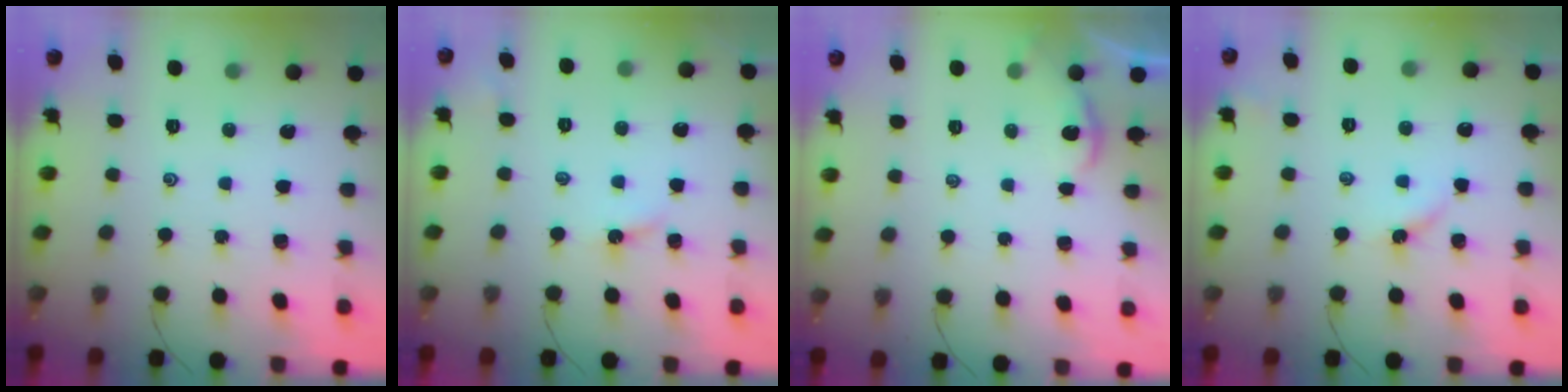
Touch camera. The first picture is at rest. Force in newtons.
{"total": 2.6, "press": 2.6, "slide": 0.3}
{"total": 1.5, "press": 1.5, "slide": 0.2}
{"total": 3.7, "press": 3.7, "slide": 0.5}